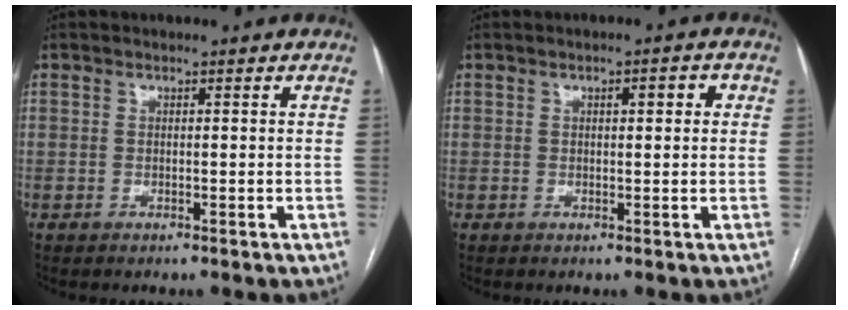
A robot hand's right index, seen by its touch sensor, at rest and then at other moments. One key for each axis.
{"total": 2.4, "fx": 0.7, "fy": 0.8, "fz": 2.2, "tx": -0.033, "ty": 0.009, "tz": 0.009}